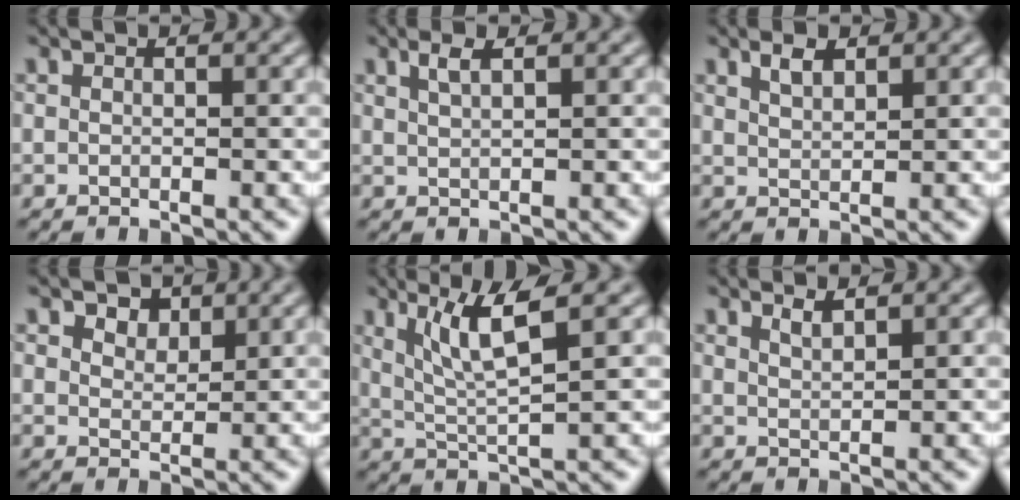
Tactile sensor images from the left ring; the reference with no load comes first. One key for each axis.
{"total": 1.6, "fx": 1.0, "fy": 0.4, "fz": 1.2, "tx": -0.021, "ty": 0.004, "tz": 0.016}
{"total": 1.6, "fx": 1.2, "fy": 0.6, "fz": 0.9, "tx": -0.019, "ty": 0.002, "tz": 0.024}
{"total": 2.2, "fx": 1.6, "fy": 1.3, "fz": 0.9, "tx": -0.018, "ty": -0.004, "tz": 0.023}
{"total": 4.9, "fx": 2.2, "fy": 0.7, "fz": 4.4, "tx": -0.090, "ty": -0.004, "tz": 0.047}
{"total": 1.3, "fx": 1.1, "fy": 0.3, "fz": 0.7, "tx": -0.010, "ty": 0.000, "tz": 0.018}